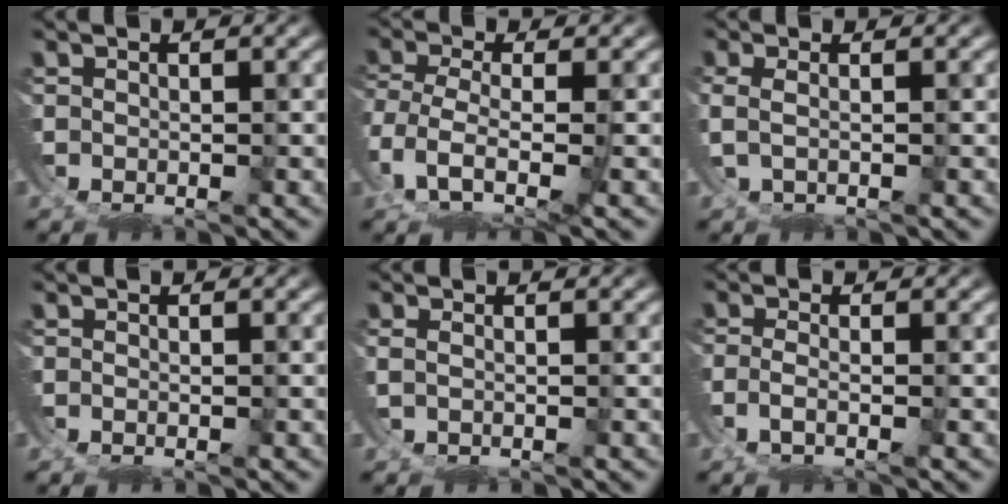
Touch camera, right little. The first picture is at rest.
{"total": 6.5, "force": [-1.8, 4.6, 4.2], "torque": [-0.120, -0.035, -0.027]}
{"total": 2.1, "force": [0.0, 1.5, 1.5], "torque": [-0.042, -0.002, 0.000]}
{"total": 0.0}
{"total": 1.0, "force": [0.1, 0.8, 0.6], "torque": [-0.021, 0.000, 0.001]}
{"total": 1.9, "force": [-0.9, 0.9, 1.4], "torque": [-0.039, -0.015, -0.013]}